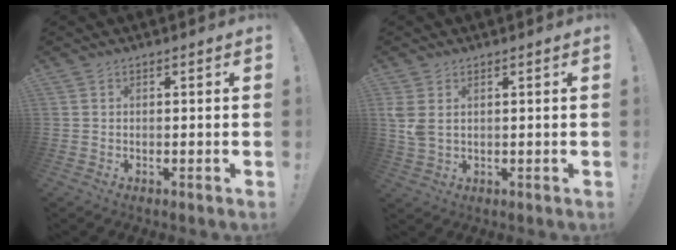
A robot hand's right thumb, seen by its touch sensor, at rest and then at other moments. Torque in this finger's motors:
{"motor_torque": [0.16, 0.57, 0.21, -0.03, 0.07]}